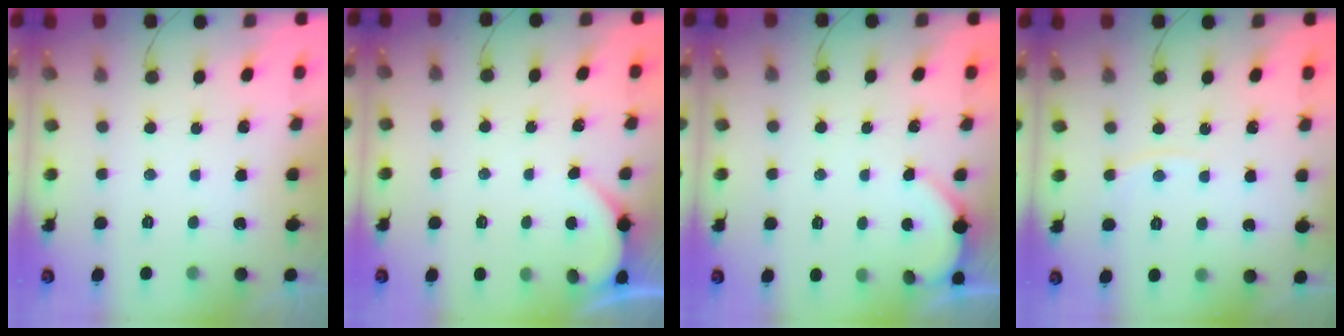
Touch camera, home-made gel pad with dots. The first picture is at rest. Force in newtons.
{"total": 2.1, "press": 2.1, "slide": 0.2}
{"total": 2.0, "press": 2.0, "slide": 0.2}
{"total": 3.1, "press": 3.1, "slide": 0.4}